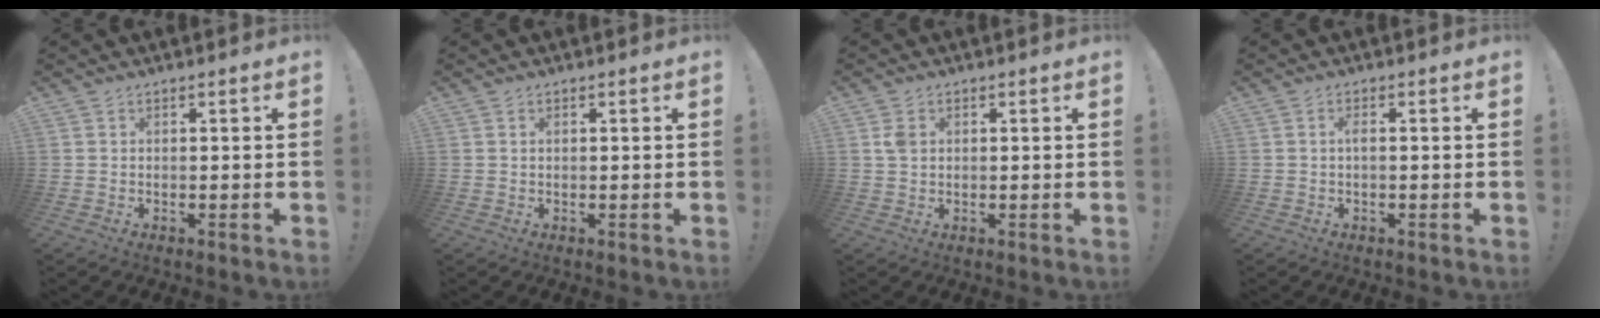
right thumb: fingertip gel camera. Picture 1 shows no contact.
{"total": 0.6, "force": [0.3, 0.2, 0.4], "torque": [-0.009, 0.000, 0.006]}
{"total": 2.5, "force": [0.9, 1.8, 1.4], "torque": [-0.023, 0.002, 0.014]}
{"total": 1.5, "force": [-0.3, 0.3, 1.5], "torque": [-0.035, 0.006, -0.004]}